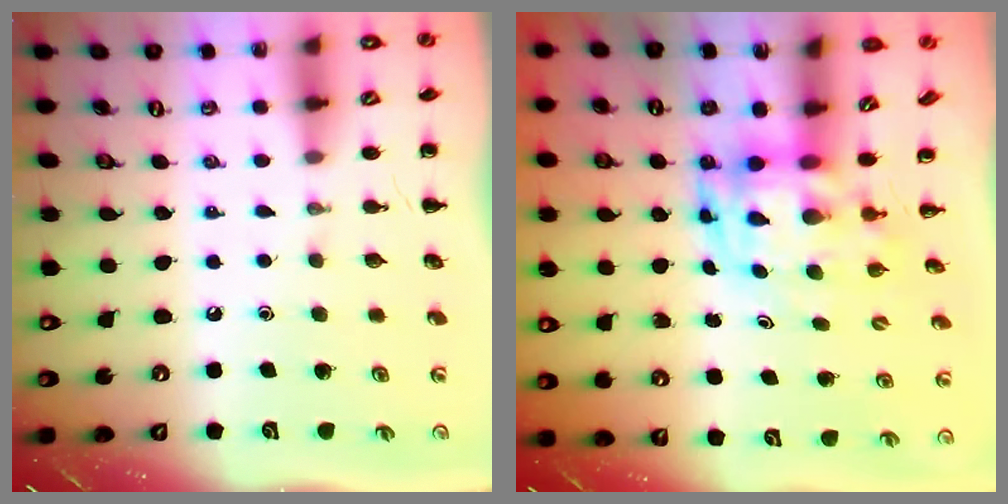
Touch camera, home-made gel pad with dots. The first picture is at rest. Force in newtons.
{"total": 3.8, "press": 3.7, "slide": 0.8}